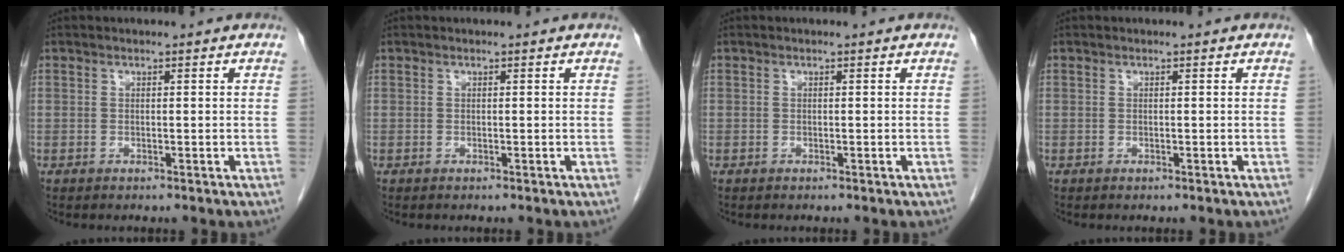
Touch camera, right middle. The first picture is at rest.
{"total": 0.0}
{"total": 0.0}
{"total": 0.0}